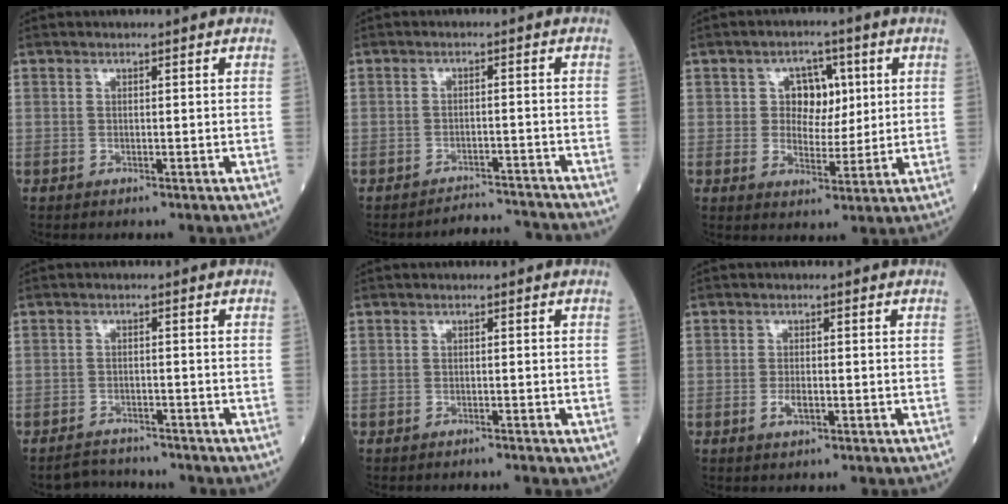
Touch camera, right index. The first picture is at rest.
{"total": 3.4, "force": [-3.4, 0.0, 0.1], "torque": [0.003, -0.007, -0.045]}
{"total": 5.8, "force": [1.5, 4.3, 3.6], "torque": [-0.048, 0.013, 0.026]}
{"total": 3.5, "force": [-3.4, 0.8, -0.4], "torque": [0.002, -0.008, -0.056]}
{"total": 1.1, "force": [-1.0, 0.1, 0.6], "torque": [-0.011, -0.001, -0.014]}
{"total": 1.9, "force": [-0.7, 0.7, 1.6], "torque": [-0.031, 0.000, -0.011]}